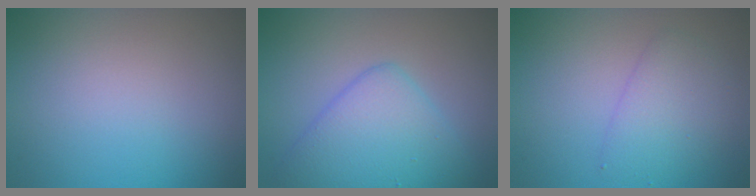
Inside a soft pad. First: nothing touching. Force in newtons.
{"total": 5.1, "press": 5.1, "slide": 0.1}
{"total": 3.0, "press": 3.0, "slide": 0.1}